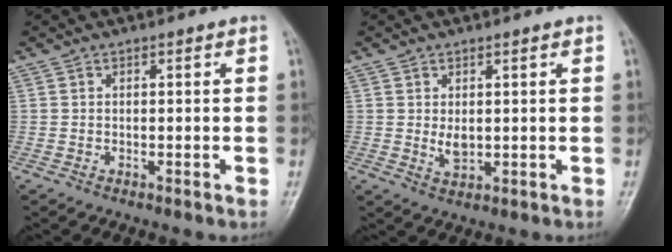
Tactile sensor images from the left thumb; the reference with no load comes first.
{"total": 3.2, "force": [0.5, 2.0, 2.4], "torque": [-0.031, -0.010, 0.014]}